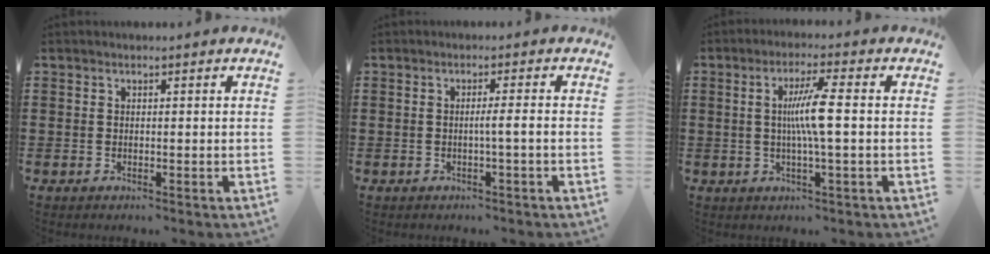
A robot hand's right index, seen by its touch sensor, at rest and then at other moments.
{"total": 2.3, "force": [-0.5, -0.3, 2.2], "torque": [-0.038, -0.006, -0.012]}
{"total": 6.4, "force": [0.1, -0.1, 6.4], "torque": [-0.124, -0.007, -0.006]}